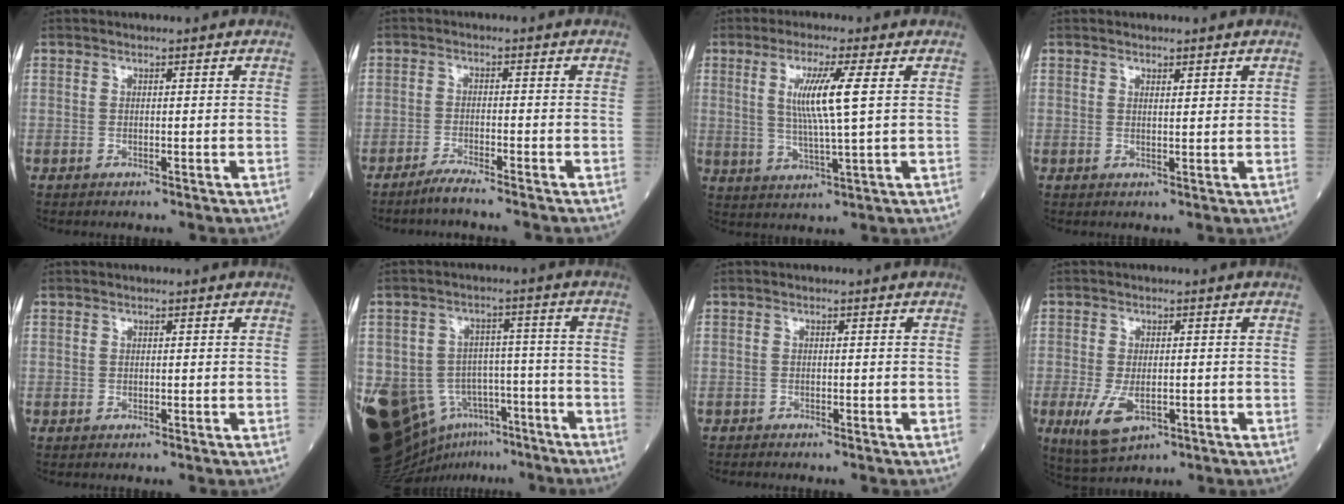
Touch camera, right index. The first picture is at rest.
{"total": 3.4, "force": [-3.0, -0.6, 1.5], "torque": [-0.033, -0.005, -0.052]}
{"total": 7.9, "force": [2.0, -0.4, 7.7], "torque": [-0.153, -0.004, 0.039]}
{"total": 1.2, "force": [0.8, 0.1, 0.8], "torque": [-0.017, -0.003, 0.015]}
{"total": 0.0}
{"total": 23.4, "force": [-13.0, 15.5, 11.7], "torque": [-0.298, 0.011, -0.193]}
{"total": 0.8, "force": [-0.8, 0.1, 0.0], "torque": [-0.007, -0.002, -0.019]}
{"total": 6.4, "force": [-2.2, 3.0, 5.2], "torque": [-0.109, -0.015, -0.028]}